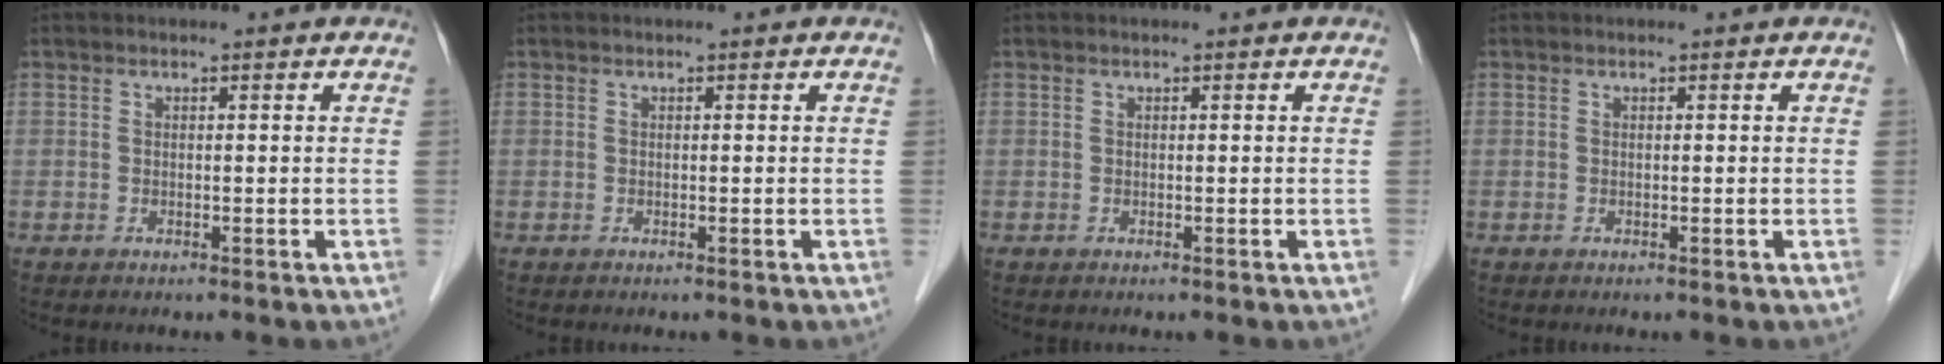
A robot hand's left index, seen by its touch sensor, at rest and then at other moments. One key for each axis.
{"total": 0.0}
{"total": 0.0}
{"total": 0.0}